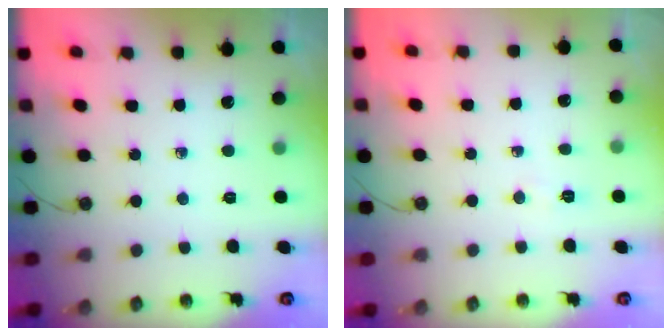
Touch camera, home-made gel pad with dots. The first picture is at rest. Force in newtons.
{"total": 3.6, "press": 3.6, "slide": 0.4}